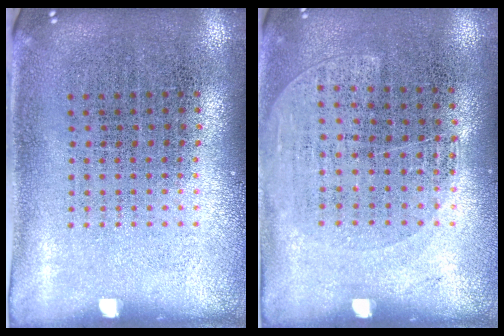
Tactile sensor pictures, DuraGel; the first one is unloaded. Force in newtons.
{"total": 1.3, "press": 1.0, "slide": 0.7}